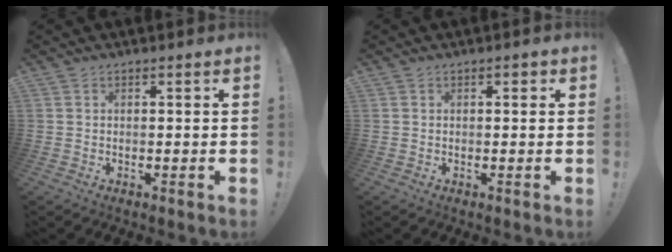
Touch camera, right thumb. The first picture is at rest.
{"total": 0.9, "force": [0.1, 0.7, 0.6], "torque": [-0.004, 0.001, 0.000]}